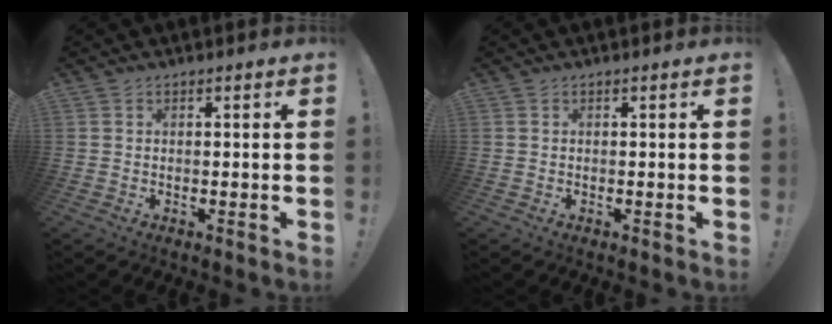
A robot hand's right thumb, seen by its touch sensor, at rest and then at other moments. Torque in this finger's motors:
{"motor_torque": [0.00, 0.00, 0.00, 0.00, 0.00]}